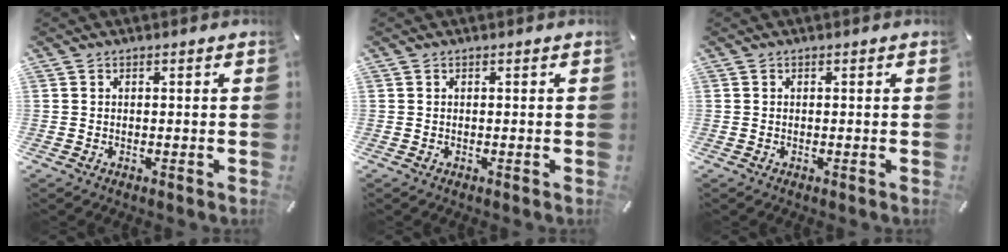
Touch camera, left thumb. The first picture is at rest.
{"total": 0.0}
{"total": 0.0}